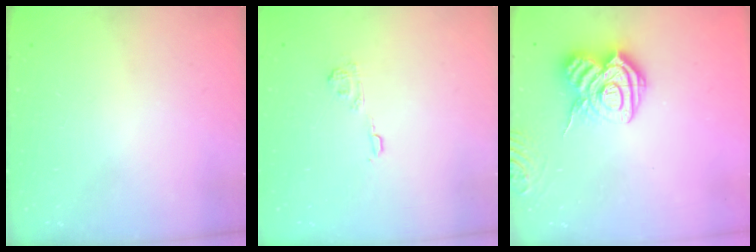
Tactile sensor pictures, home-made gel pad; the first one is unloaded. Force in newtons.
{"total": 5.2, "press": 4.9, "slide": 1.5}
{"total": 14.5, "press": 14.4, "slide": 1.4}